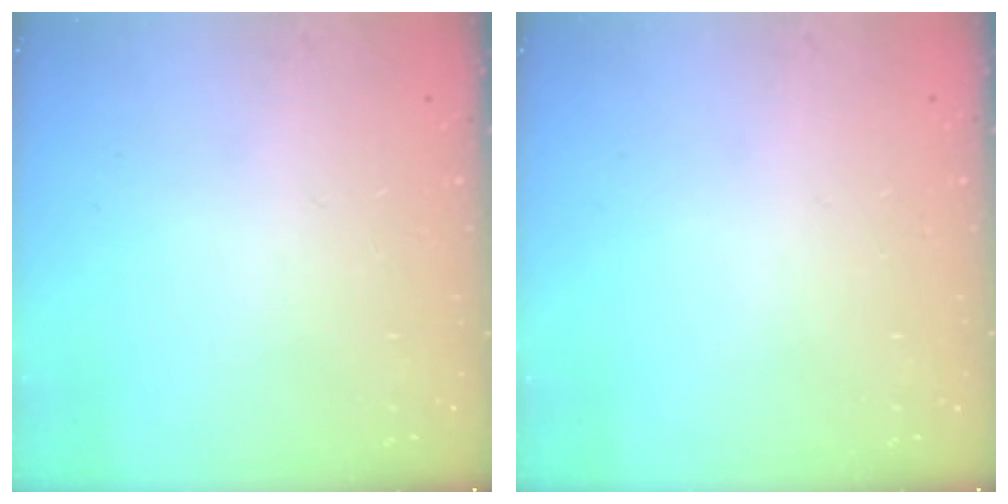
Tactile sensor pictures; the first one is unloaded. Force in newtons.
{"total": 0.0}